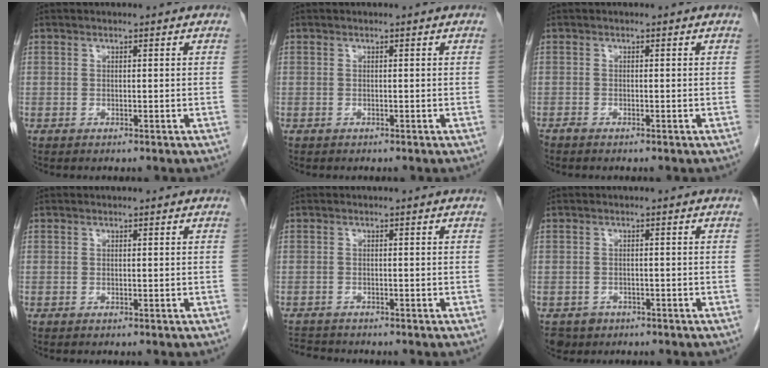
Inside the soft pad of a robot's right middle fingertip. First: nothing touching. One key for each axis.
{"total": 0.0}
{"total": 0.6, "fx": -0.6, "fy": 0.0, "fz": 0.2, "tx": -0.009, "ty": -0.002, "tz": -0.013}
{"total": 0.0}
{"total": 2.5, "fx": -2.5, "fy": 0.4, "fz": 0.0, "tx": 0.000, "ty": -0.012, "tz": -0.045}
{"total": 3.2, "fx": -2.0, "fy": 2.5, "fz": 0.3, "tx": -0.004, "ty": 0.003, "tz": -0.031}